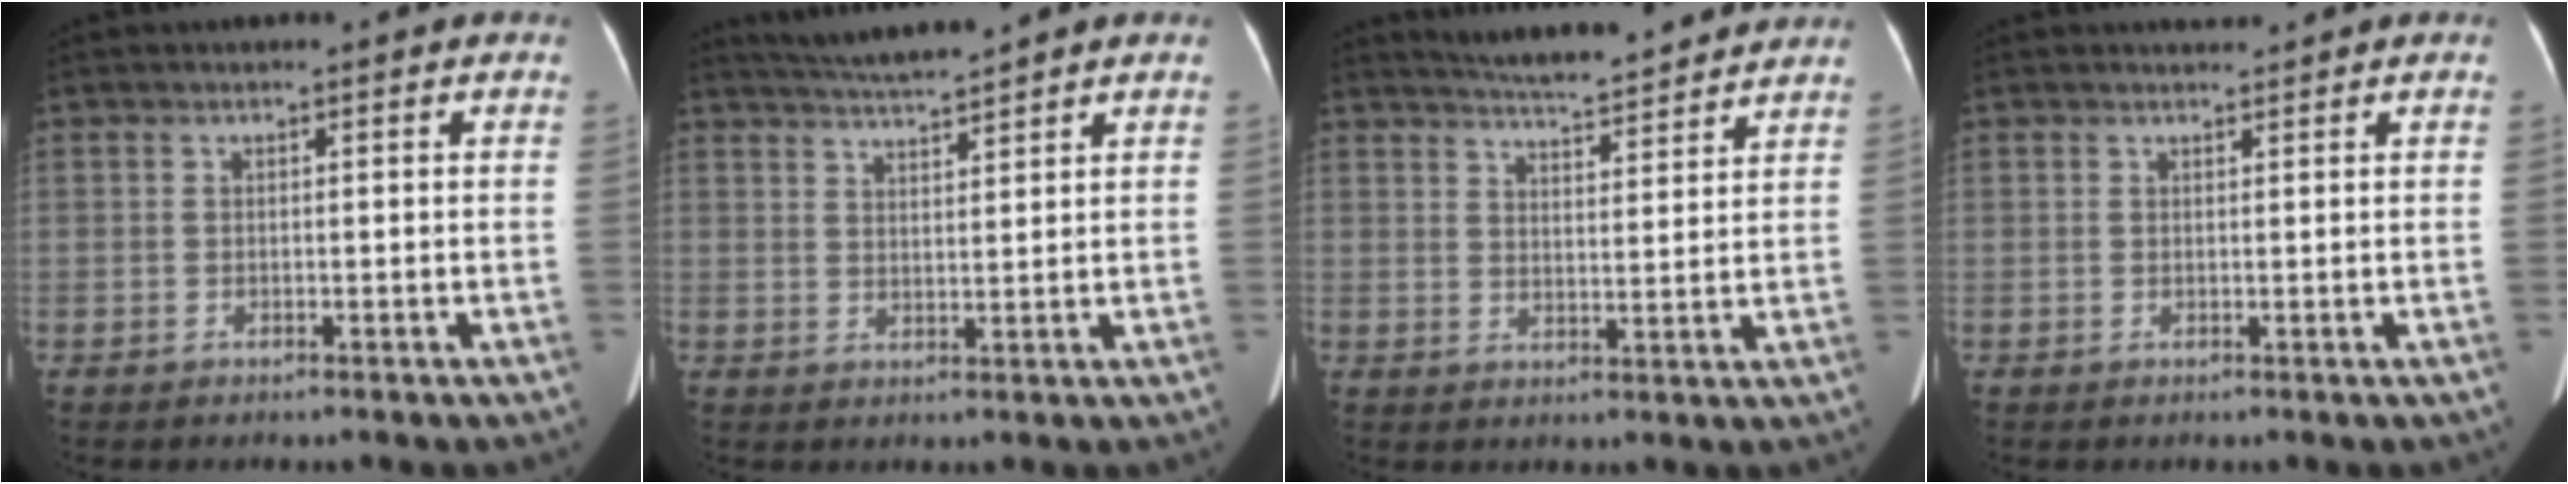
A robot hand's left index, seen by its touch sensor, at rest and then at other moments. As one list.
[{"total": 5.8, "force": [5.4, -0.8, 1.9], "torque": [-0.042, 0.014, 0.096]}, {"total": 11.2, "force": [10.6, 0.8, 3.6], "torque": [-0.061, 0.013, 0.148]}, {"total": 0.9, "force": [0.9, -0.1, 0.0], "torque": [-0.006, 0.002, 0.019]}]